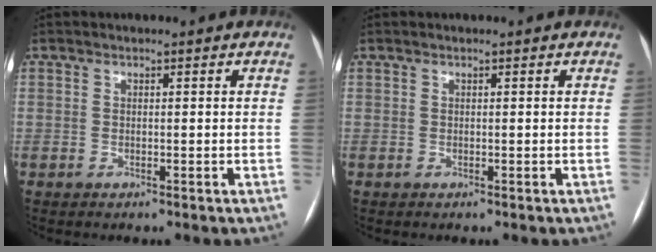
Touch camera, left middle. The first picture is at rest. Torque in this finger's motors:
{"motor_torque": [-0.01, 0.07, 0.00, 0.00]}